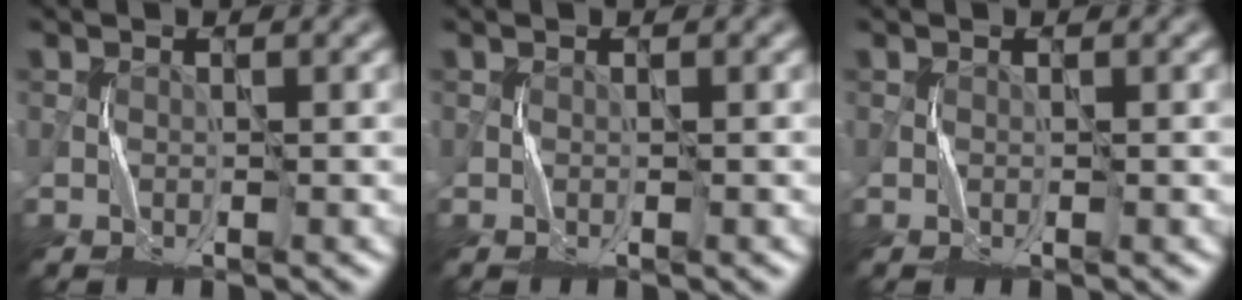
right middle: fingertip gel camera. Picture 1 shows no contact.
{"total": 0.0}
{"total": 0.0}